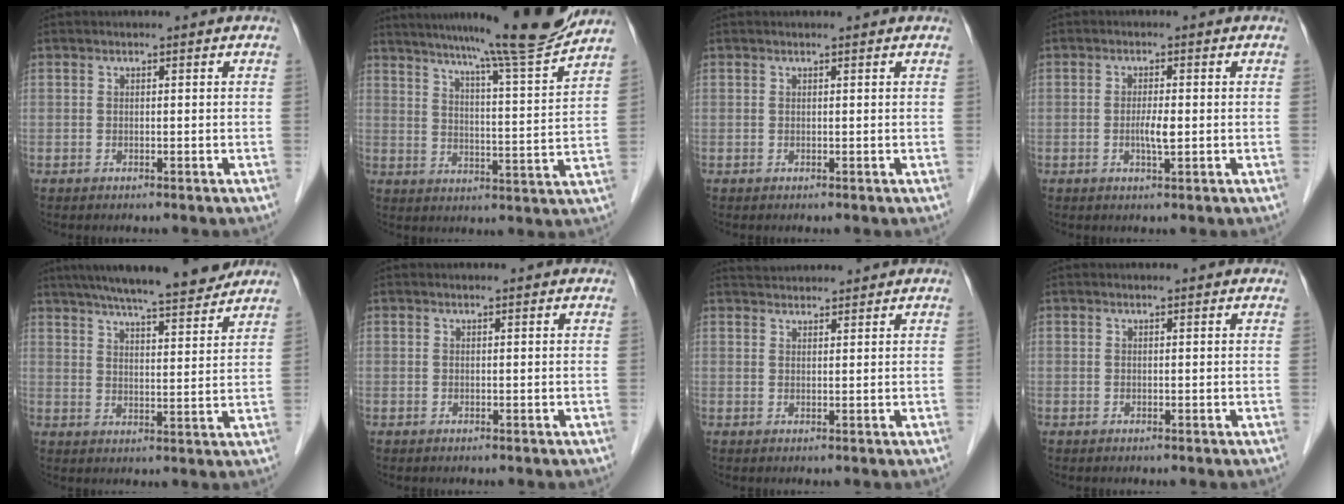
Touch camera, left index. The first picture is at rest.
{"total": 16.5, "force": [14.5, -1.6, 7.8], "torque": [-0.123, -0.028, 0.200]}
{"total": 1.3, "force": [1.2, 0.1, 0.4], "torque": [-0.013, 0.009, 0.014]}
{"total": 2.5, "force": [-0.3, 0.3, 2.5], "torque": [-0.048, -0.003, -0.005]}
{"total": 17.6, "force": [15.3, 1.7, 8.5], "torque": [-0.137, 0.018, 0.220]}
{"total": 2.6, "force": [2.4, 0.3, 0.8], "torque": [-0.014, 0.013, 0.024]}
{"total": 5.5, "force": [5.4, 0.5, 0.9], "torque": [-0.018, 0.036, 0.081]}
{"total": 3.1, "force": [2.9, 0.5, 1.0], "torque": [-0.017, 0.015, 0.028]}